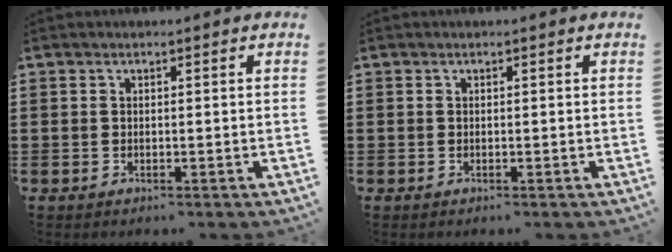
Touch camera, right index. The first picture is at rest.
{"total": 0.0}